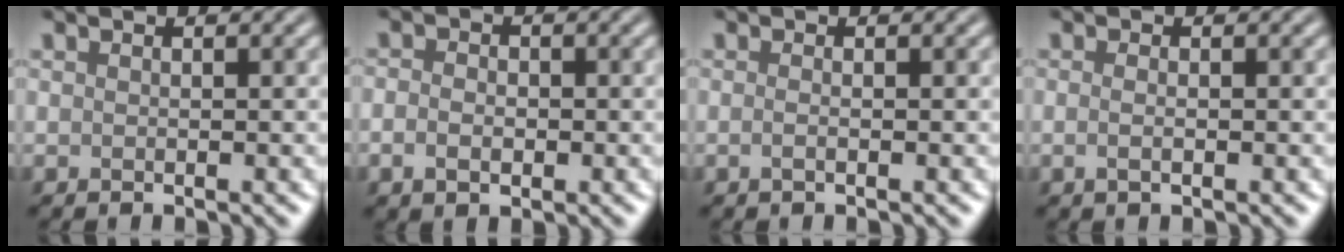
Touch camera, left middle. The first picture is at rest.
{"total": 2.3, "force": [-0.4, 1.7, 1.5], "torque": [-0.020, -0.002, -0.012]}
{"total": 0.8, "force": [-0.2, 0.3, 0.7], "torque": [-0.014, -0.005, -0.008]}
{"total": 1.1, "force": [-0.2, 0.4, 1.0], "torque": [-0.019, -0.004, -0.005]}